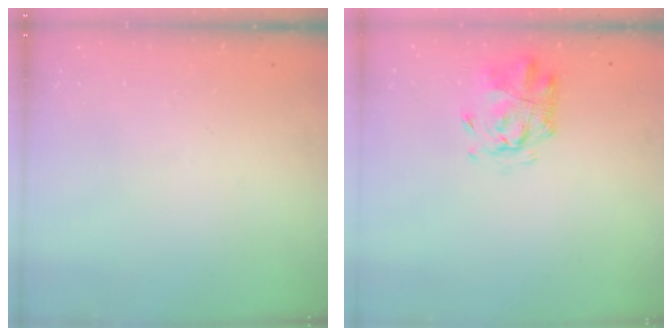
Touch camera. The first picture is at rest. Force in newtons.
{"total": 2.5, "press": 2.4, "slide": 0.7}